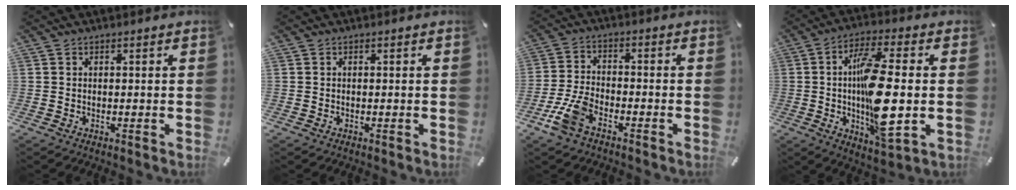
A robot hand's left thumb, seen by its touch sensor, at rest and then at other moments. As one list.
[{"total": 0.0}, {"total": 7.6, "force": [-4.3, 3.7, 5.0], "torque": [-0.115, 0.007, -0.081]}, {"total": 16.4, "force": [-0.6, 5.3, 15.5], "torque": [-0.284, -0.022, -0.019]}]